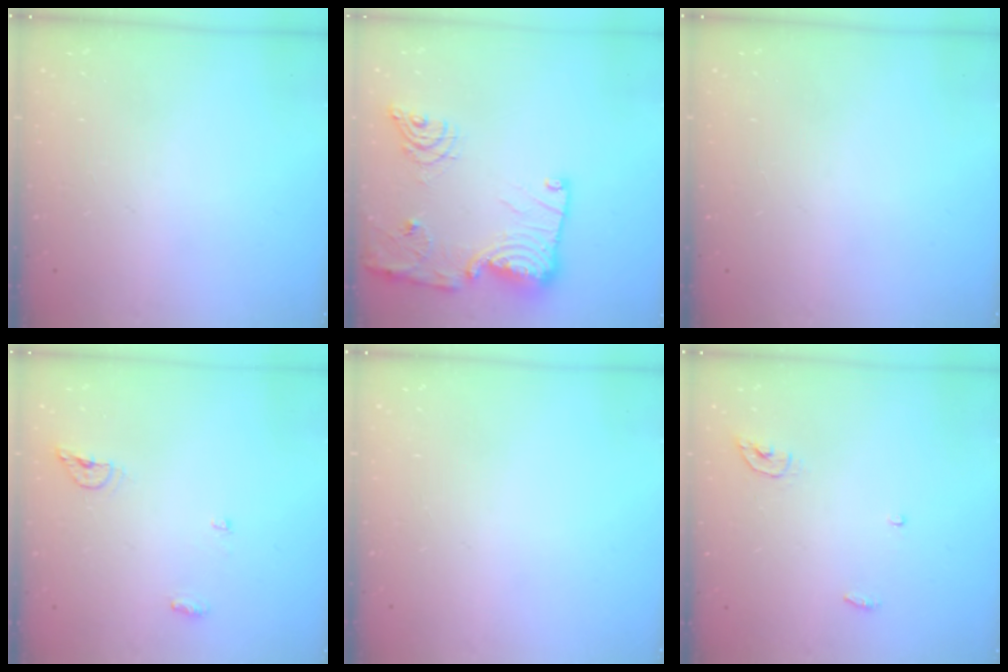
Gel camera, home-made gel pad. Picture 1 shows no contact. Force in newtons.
{"total": 19.2, "press": 19.2, "slide": 1.7}
{"total": 0.0}
{"total": 5.9, "press": 5.8, "slide": 1.0}
{"total": 0.0}
{"total": 4.3, "press": 4.3, "slide": 0.3}